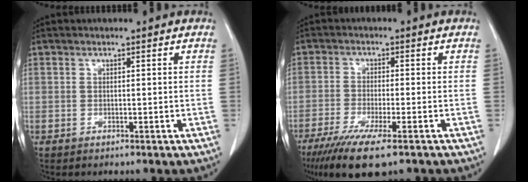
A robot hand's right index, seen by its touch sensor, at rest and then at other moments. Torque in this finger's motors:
{"motor_torque": [1.09, -1.05, 0.51, 0.15]}